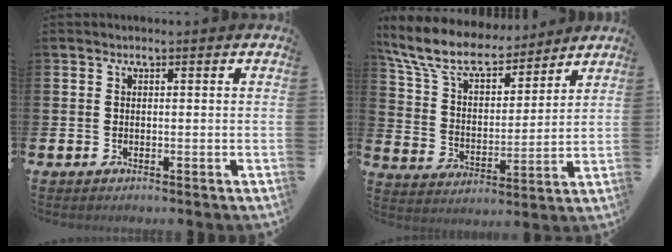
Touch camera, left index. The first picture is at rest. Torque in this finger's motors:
{"motor_torque": [1.09, -1.05, 1.01, 0.21]}